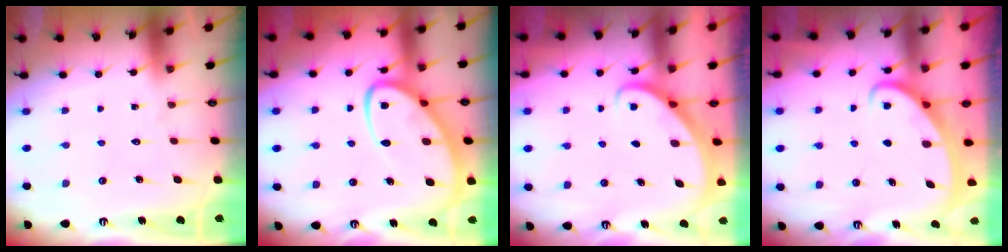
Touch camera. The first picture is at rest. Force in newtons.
{"total": 11.2, "press": 11.1, "slide": 0.9}
{"total": 2.7, "press": 2.7, "slide": 0.2}
{"total": 2.3, "press": 2.3, "slide": 0.3}